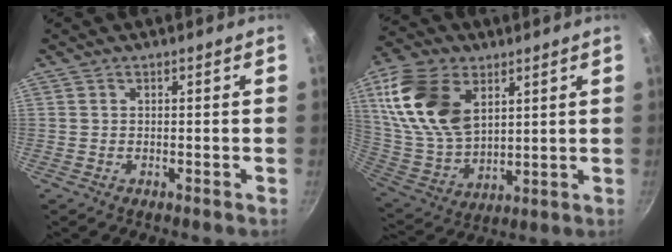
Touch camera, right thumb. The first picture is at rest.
{"total": 19.3, "force": [7.3, 12.1, 13.1], "torque": [-0.239, -0.025, 0.151]}